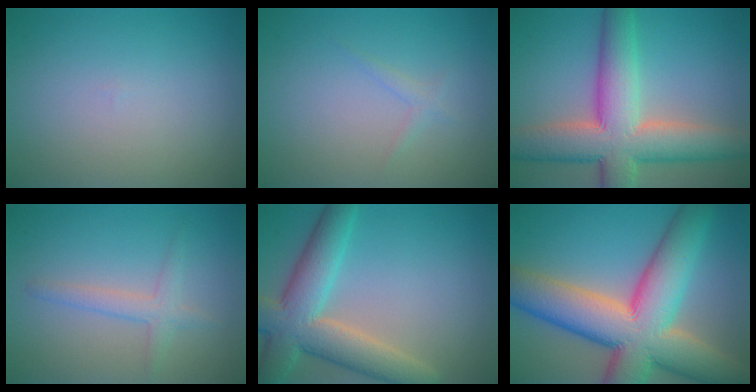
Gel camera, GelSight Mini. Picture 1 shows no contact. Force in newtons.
{"total": 0.8, "press": 0.8, "slide": 0.0}
{"total": 10.3, "press": 10.2, "slide": 0.6}
{"total": 2.0, "press": 2.0, "slide": 0.1}
{"total": 8.0, "press": 8.0, "slide": 0.3}
{"total": 14.3, "press": 14.3, "slide": 0.7}